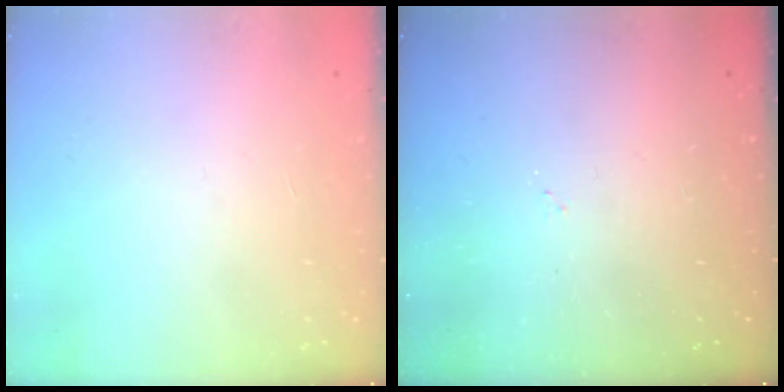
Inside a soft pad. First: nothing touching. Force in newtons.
{"total": 3.1, "press": 3.1, "slide": 0.5}